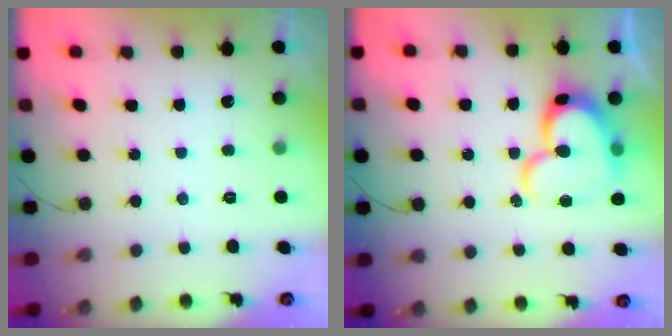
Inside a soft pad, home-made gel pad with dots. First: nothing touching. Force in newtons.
{"total": 18.6, "press": 18.6, "slide": 1.5}